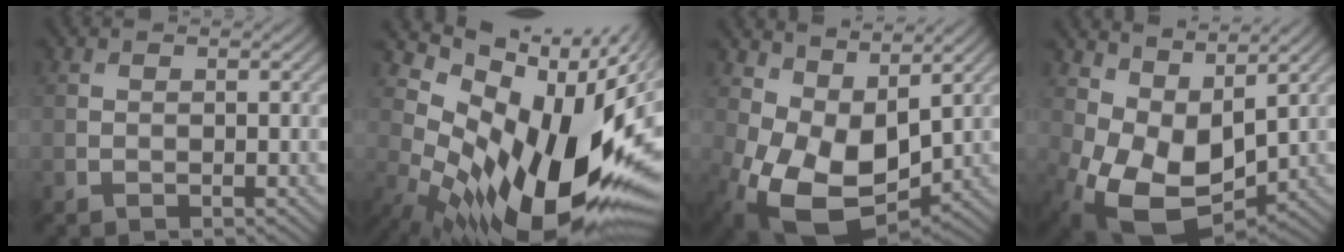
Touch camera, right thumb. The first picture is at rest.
{"total": 19.4, "force": [0.2, 10.6, 16.2], "torque": [-0.237, -0.024, 0.019]}
{"total": 11.3, "force": [0.5, 7.1, 8.8], "torque": [-0.192, -0.024, 0.015]}
{"total": 10.0, "force": [1.7, 6.2, 7.6], "torque": [-0.162, -0.023, 0.037]}